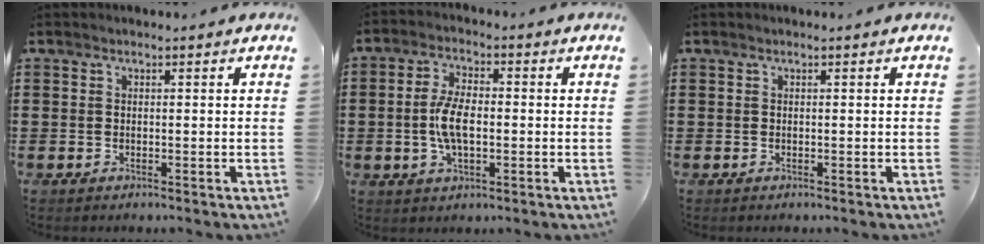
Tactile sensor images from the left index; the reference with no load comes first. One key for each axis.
{"total": 6.6, "fx": -0.7, "fy": 2.9, "fz": 5.9, "tx": -0.134, "ty": -0.002, "tz": -0.020}
{"total": 0.0}